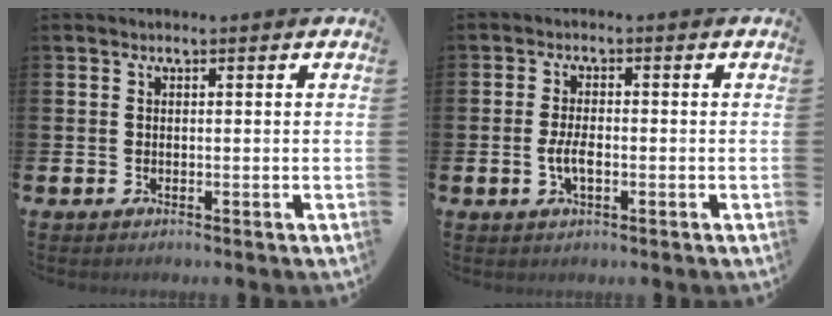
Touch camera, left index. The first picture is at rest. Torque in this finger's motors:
{"motor_torque": [0.40, 0.29, 0.10, 0.11]}